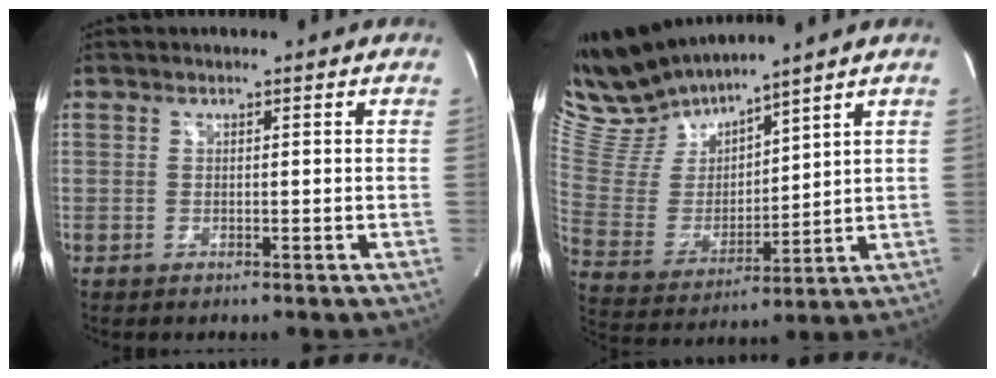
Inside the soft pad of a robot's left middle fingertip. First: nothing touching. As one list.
[{"total": 12.0, "force": [11.6, 1.2, 2.8], "torque": [-0.077, -0.001, 0.249]}]